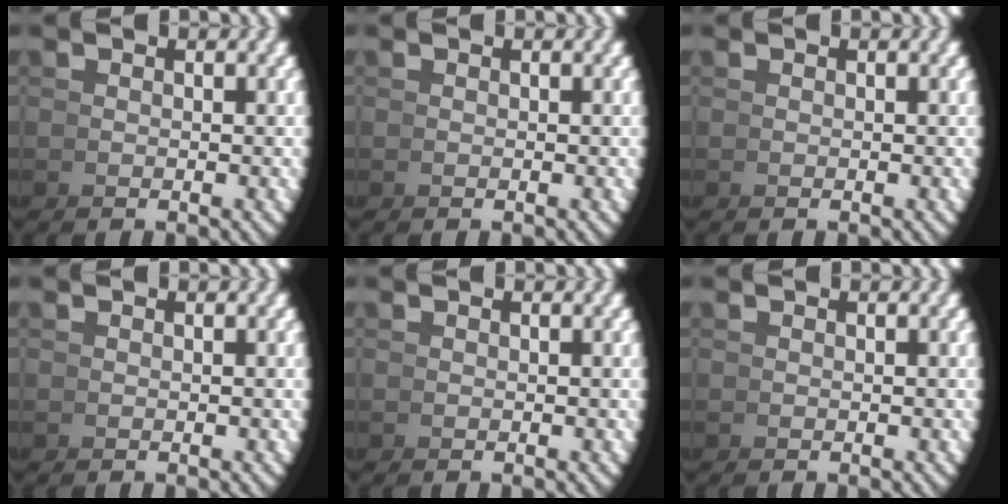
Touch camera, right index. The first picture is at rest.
{"total": 0.0}
{"total": 0.0}
{"total": 0.0}
{"total": 0.0}
{"total": 0.0}